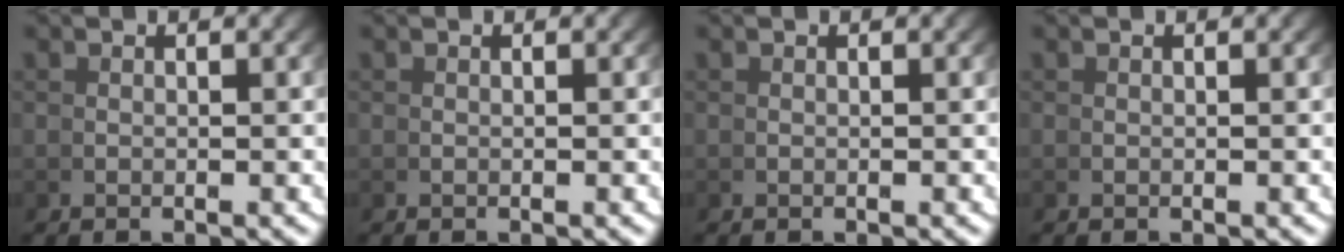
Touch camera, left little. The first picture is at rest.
{"total": 0.0}
{"total": 0.0}
{"total": 0.0}